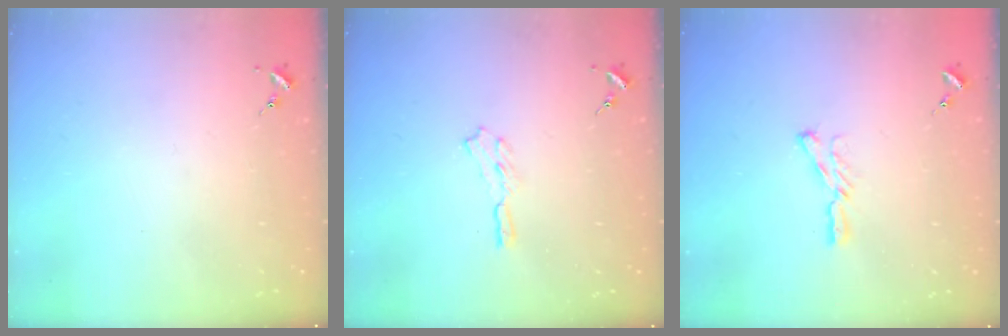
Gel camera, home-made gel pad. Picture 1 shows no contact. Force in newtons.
{"total": 3.7, "press": 3.7, "slide": 0.3}
{"total": 5.0, "press": 5.0, "slide": 0.5}